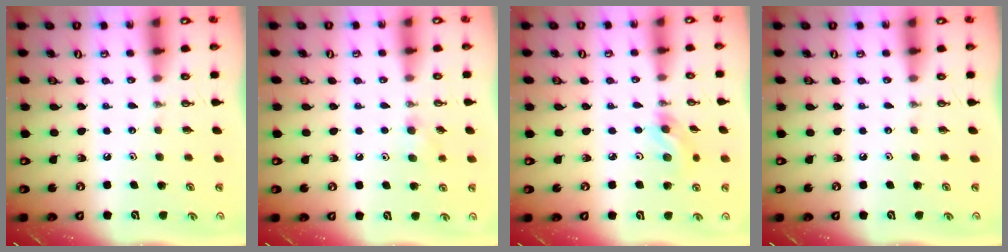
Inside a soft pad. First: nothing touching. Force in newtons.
{"total": 5.8, "press": 5.4, "slide": 2.3}
{"total": 5.9, "press": 5.5, "slide": 2.1}
{"total": 0.0}